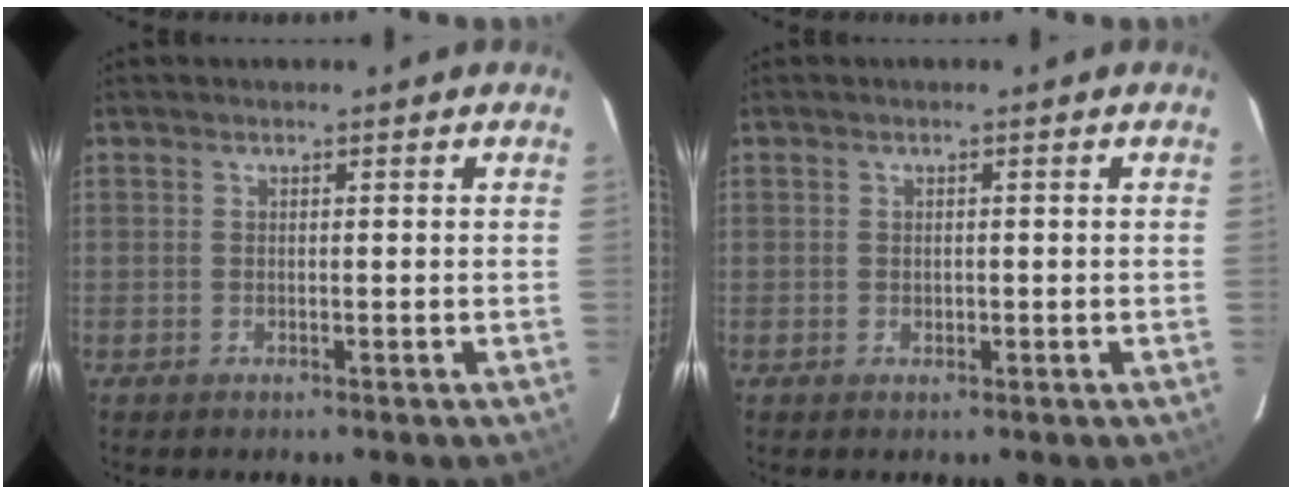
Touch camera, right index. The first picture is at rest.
{"total": 0.9, "force": [-0.1, 0.7, 0.6], "torque": [-0.008, 0.002, -0.001]}